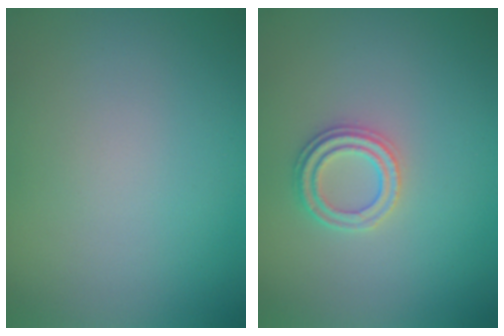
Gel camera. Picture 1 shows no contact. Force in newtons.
{"total": 2.3, "press": 2.1, "slide": 0.8}